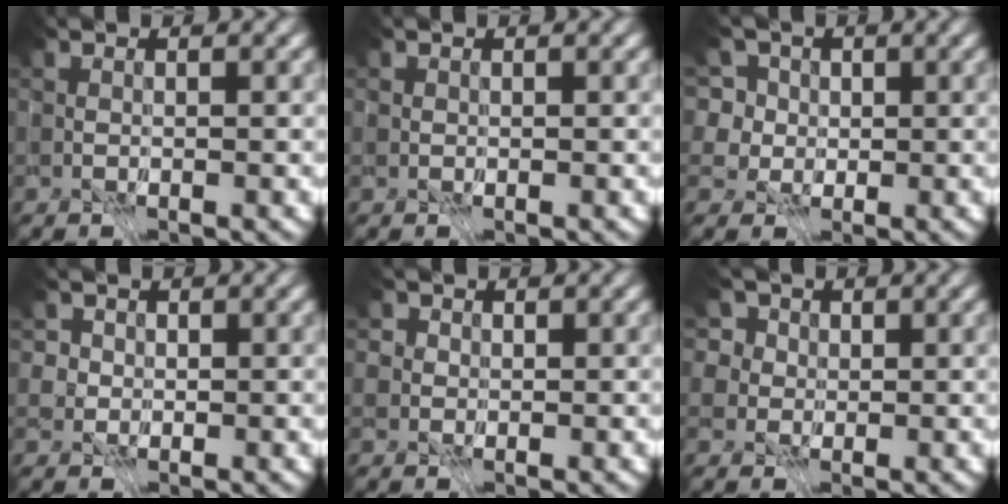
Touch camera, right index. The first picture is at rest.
{"total": 1.1, "force": [0.5, 0.9, 0.5], "torque": [-0.009, 0.004, 0.005]}
{"total": 8.5, "force": [3.8, 6.5, 4.0], "torque": [-0.094, 0.035, 0.047]}
{"total": 4.5, "force": [2.7, 3.1, 1.9], "torque": [-0.025, 0.004, 0.022]}
{"total": 4.9, "force": [2.6, 3.5, 2.1], "torque": [-0.026, 0.005, 0.020]}
{"total": 8.2, "force": [4.6, 5.5, 4.0], "torque": [-0.084, 0.025, 0.056]}